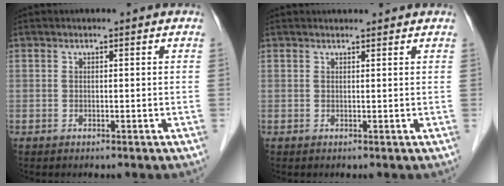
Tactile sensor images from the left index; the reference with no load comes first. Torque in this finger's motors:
{"motor_torque": [-0.12, -0.20, -0.01, 0.00]}